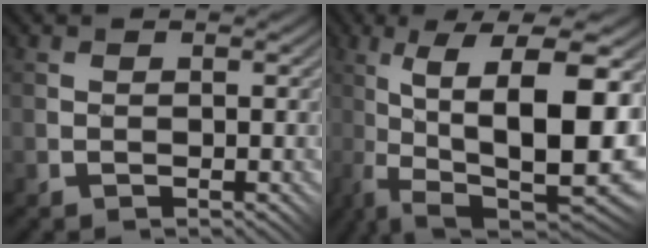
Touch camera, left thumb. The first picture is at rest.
{"total": 14.3, "force": [-1.1, 5.1, 13.3], "torque": [-0.212, 0.006, -0.025]}